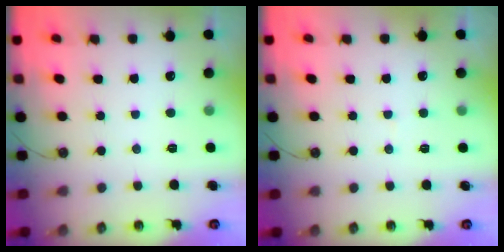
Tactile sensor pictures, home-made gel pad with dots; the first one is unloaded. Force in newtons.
{"total": 3.1, "press": 3.0, "slide": 0.3}